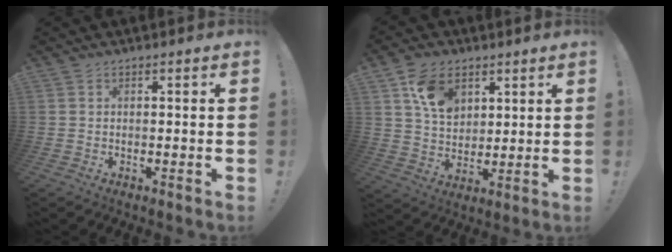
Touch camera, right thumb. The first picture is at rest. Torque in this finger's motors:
{"motor_torque": [0.55, 0.58, 0.13, 0.16, 0.04]}